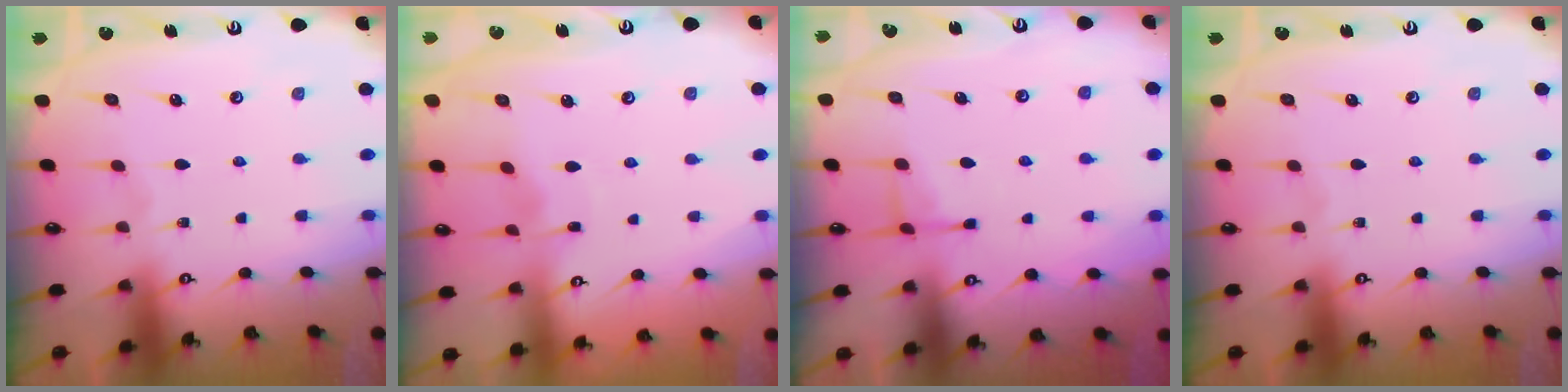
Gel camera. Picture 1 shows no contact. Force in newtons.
{"total": 2.8, "press": 2.8, "slide": 0.4}
{"total": 3.8, "press": 3.7, "slide": 0.7}
{"total": 0.0}